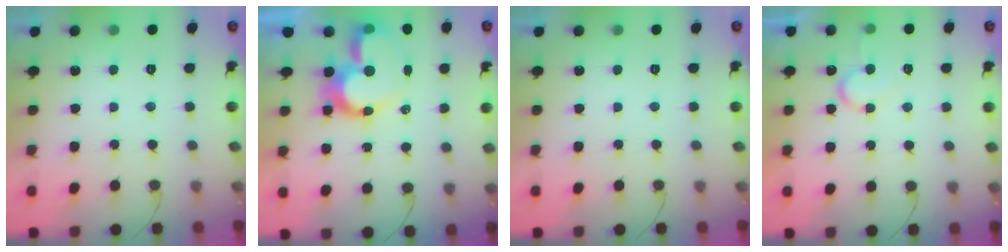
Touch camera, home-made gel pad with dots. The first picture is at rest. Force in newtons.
{"total": 13.1, "press": 13.0, "slide": 1.5}
{"total": 0.0}
{"total": 7.4, "press": 7.4, "slide": 0.5}